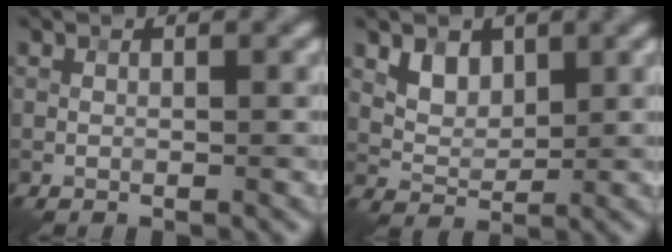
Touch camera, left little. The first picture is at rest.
{"total": 2.6, "force": [1.3, 1.8, 1.4], "torque": [-0.026, -0.007, 0.025]}